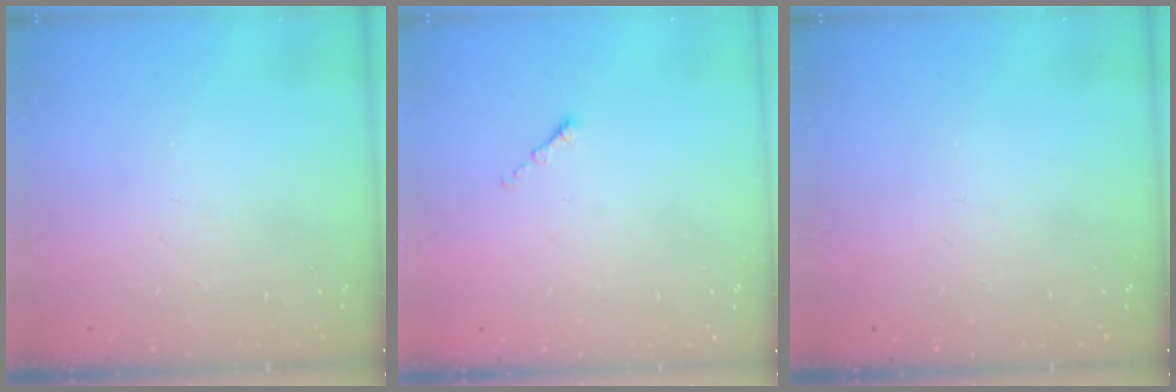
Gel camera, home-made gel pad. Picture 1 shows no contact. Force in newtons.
{"total": 0.0}
{"total": 0.0}